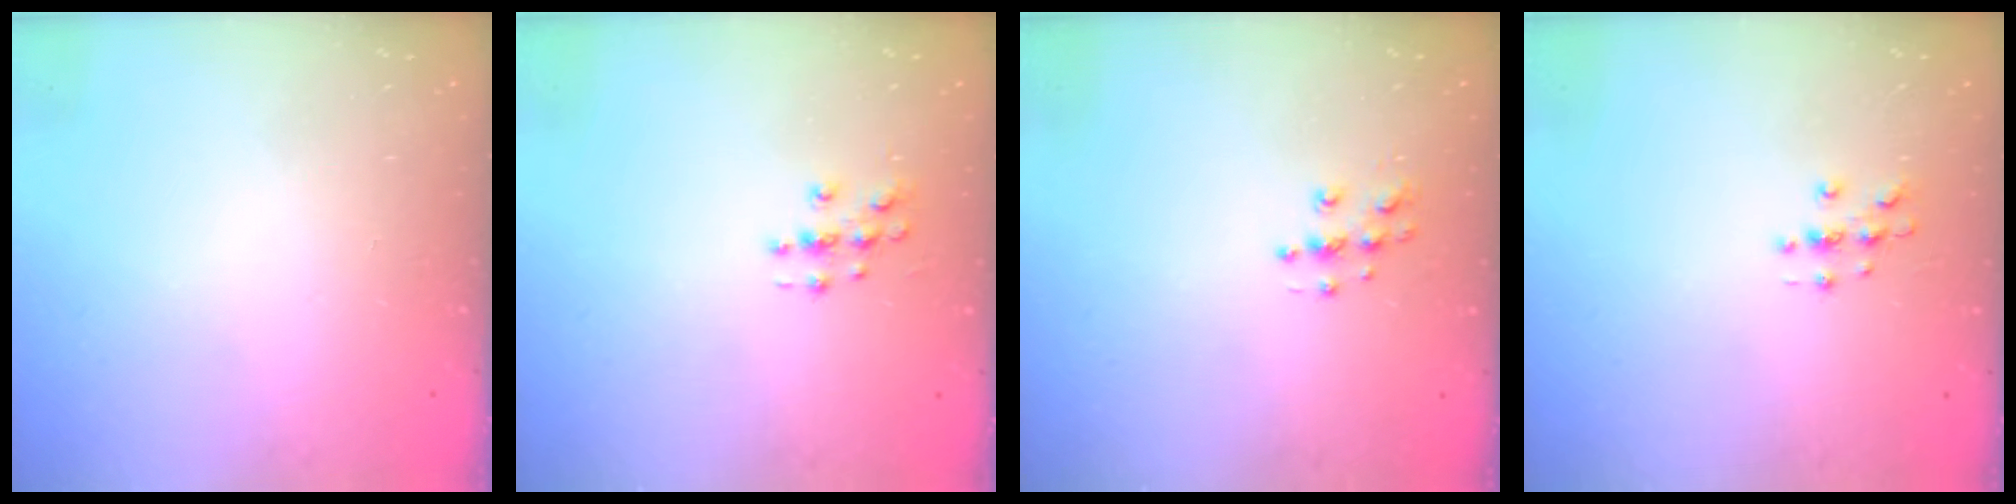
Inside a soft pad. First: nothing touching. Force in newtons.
{"total": 3.1, "press": 3.1, "slide": 0.2}
{"total": 4.8, "press": 4.8, "slide": 0.3}
{"total": 2.9, "press": 2.9, "slide": 0.3}